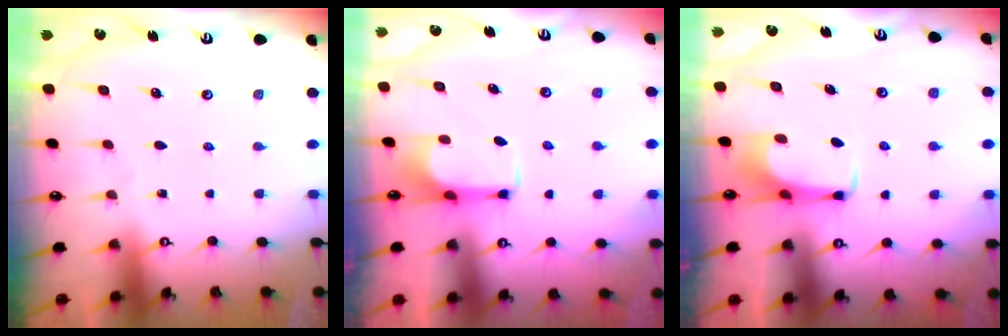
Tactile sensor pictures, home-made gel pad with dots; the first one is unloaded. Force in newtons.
{"total": 1.9, "press": 1.8, "slide": 0.4}
{"total": 3.0, "press": 2.9, "slide": 0.4}